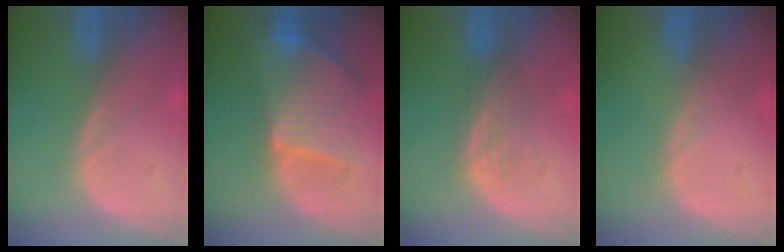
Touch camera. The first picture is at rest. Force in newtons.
{"total": 9.4, "press": 8.2, "slide": 4.6}
{"total": 3.4, "press": 3.1, "slide": 1.5}
{"total": 0.0}